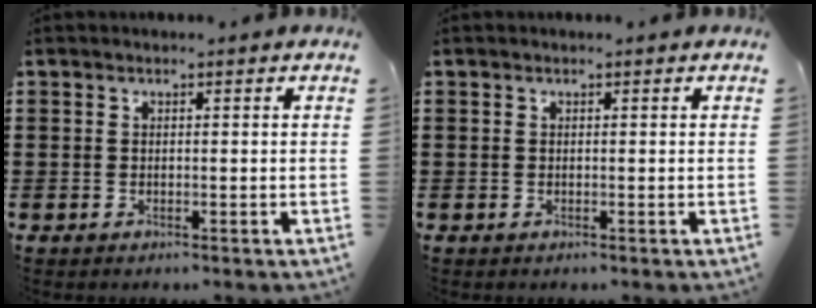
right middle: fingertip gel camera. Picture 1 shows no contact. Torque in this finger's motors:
{"motor_torque": [0.00, 0.00, 0.01, -0.01]}